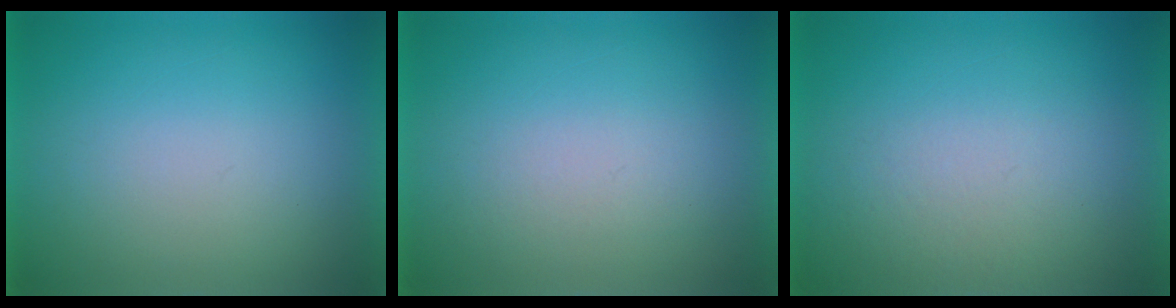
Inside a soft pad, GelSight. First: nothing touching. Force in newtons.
{"total": 1.4}
{"total": 4.8}